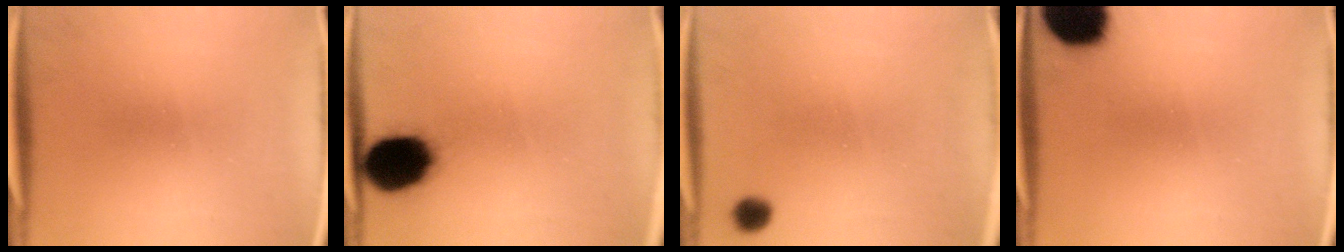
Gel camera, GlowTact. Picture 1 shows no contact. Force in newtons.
{"total": 13.1}
{"total": 2.2}
{"total": 15.9}